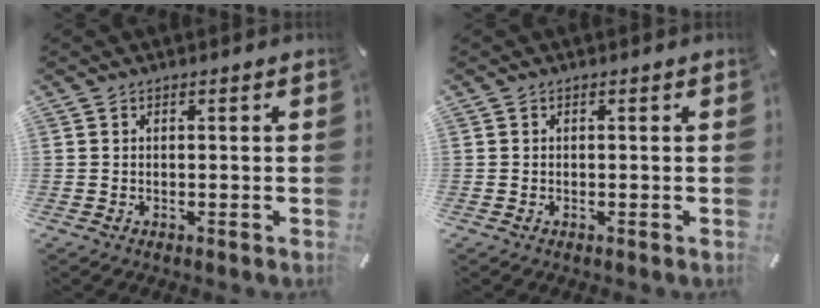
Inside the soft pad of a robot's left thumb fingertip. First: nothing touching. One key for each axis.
{"total": 0.0}